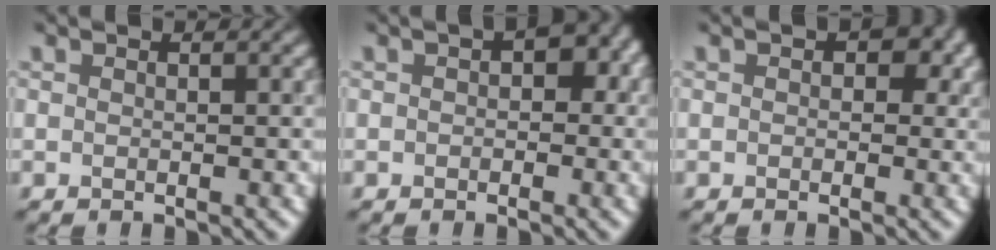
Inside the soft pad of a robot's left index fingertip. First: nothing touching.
{"total": 2.7, "force": [0.2, 1.8, 2.0], "torque": [-0.016, 0.003, -0.006]}
{"total": 3.2, "force": [0.7, 2.4, 1.9], "torque": [-0.002, 0.002, 0.002]}